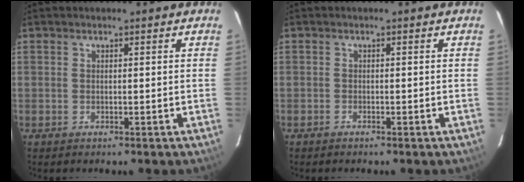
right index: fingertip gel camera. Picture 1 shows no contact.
{"total": 0.6, "force": [-0.5, 0.2, 0.0], "torque": [-0.003, 0.001, -0.011]}